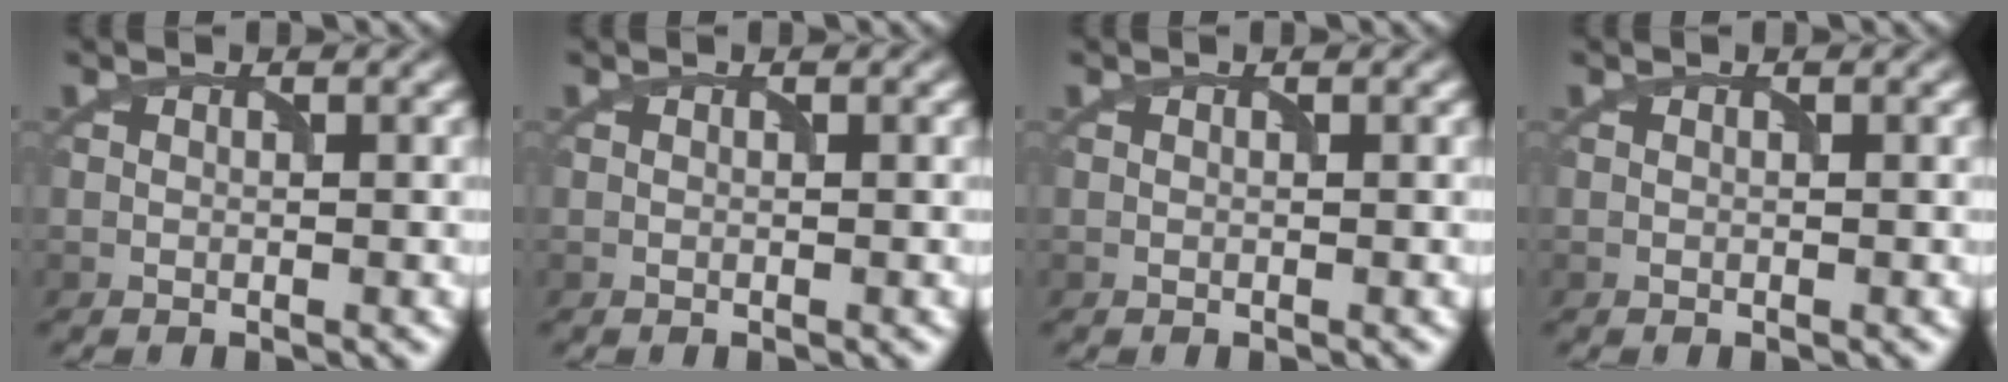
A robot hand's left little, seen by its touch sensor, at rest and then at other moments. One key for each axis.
{"total": 0.0}
{"total": 0.0}
{"total": 0.0}